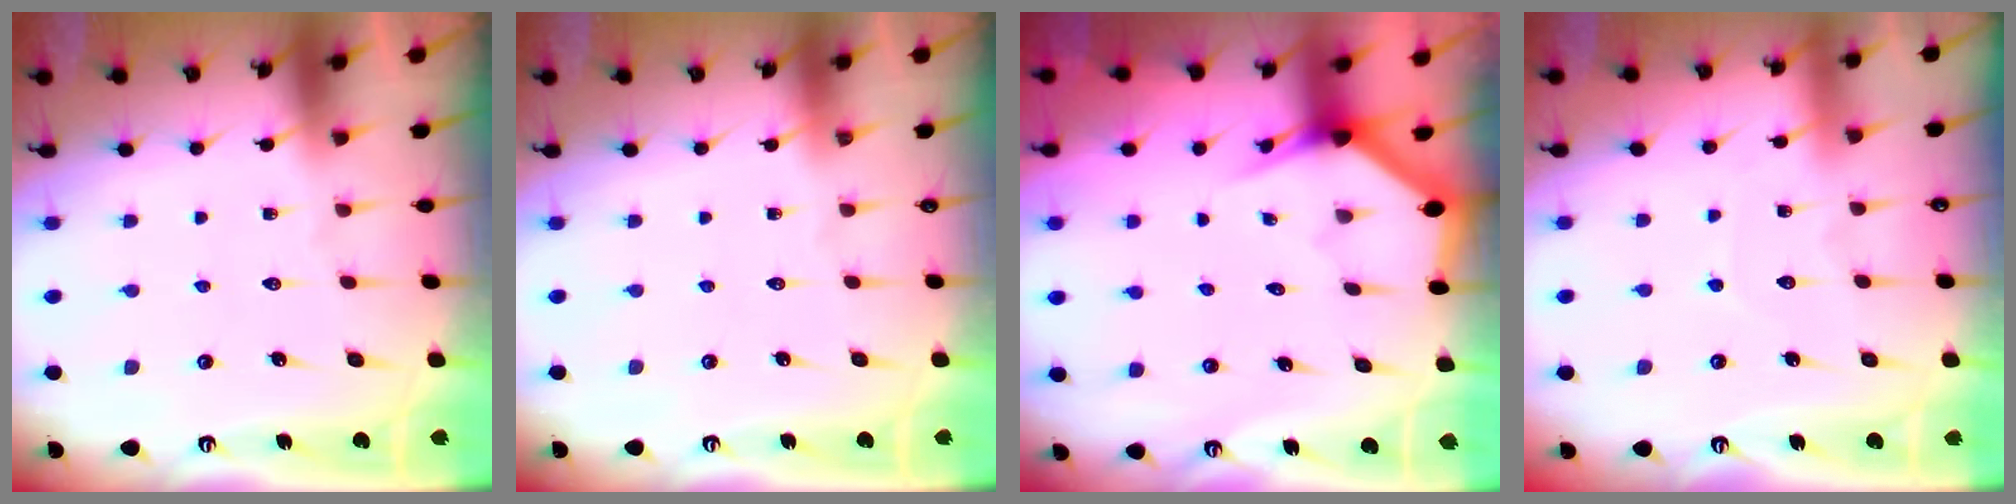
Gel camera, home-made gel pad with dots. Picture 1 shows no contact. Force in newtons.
{"total": 0.0}
{"total": 2.9, "press": 2.9, "slide": 0.1}
{"total": 3.5, "press": 3.4, "slide": 0.4}